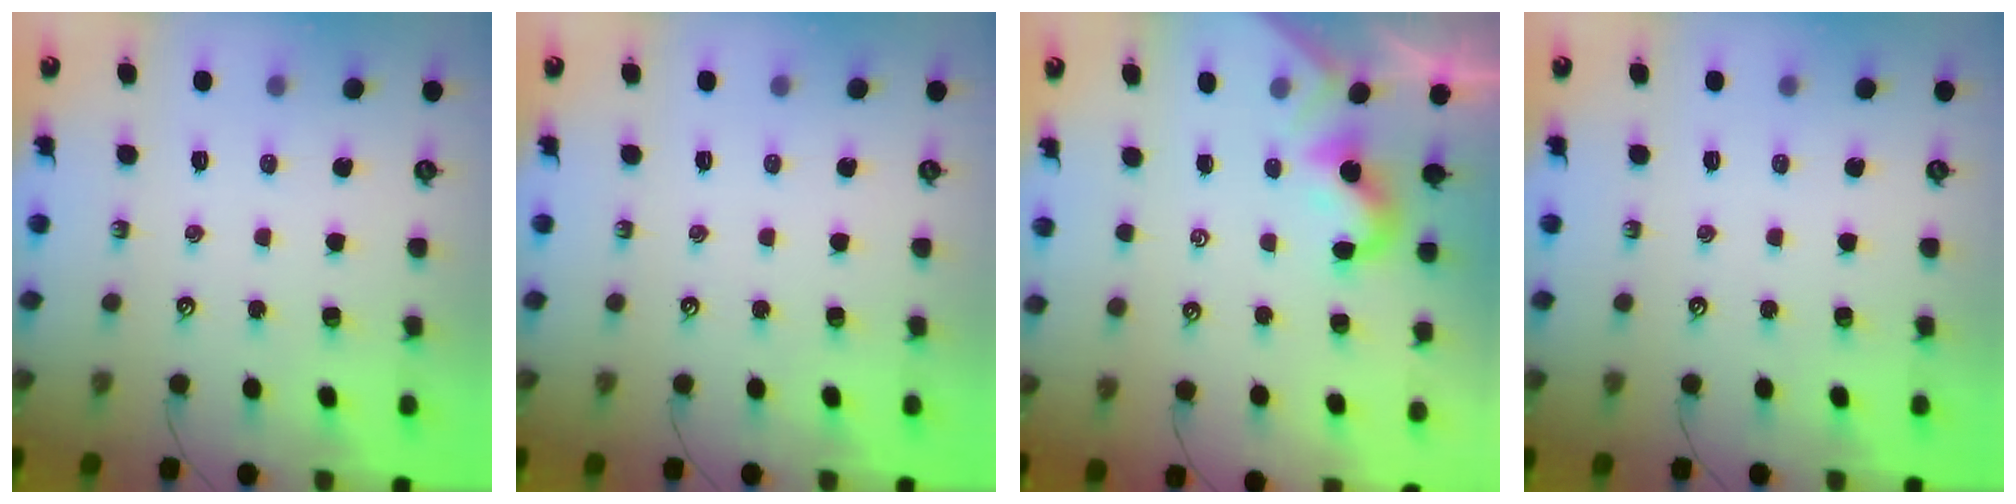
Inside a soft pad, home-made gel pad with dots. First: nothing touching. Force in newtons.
{"total": 0.0}
{"total": 0.0}
{"total": 0.0}